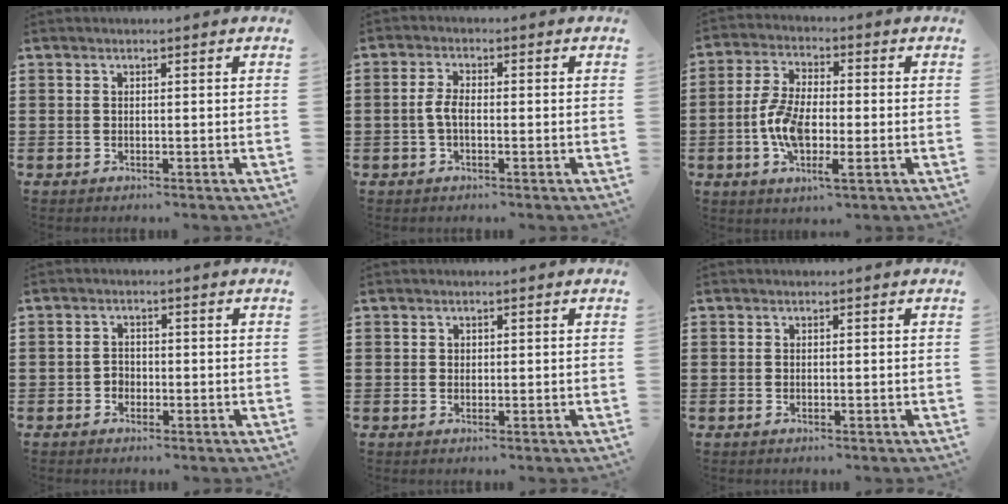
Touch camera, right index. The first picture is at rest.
{"total": 2.8, "force": [-0.7, 1.1, 2.5], "torque": [-0.069, -0.003, -0.020]}
{"total": 8.2, "force": [-2.0, 3.5, 7.2], "torque": [-0.171, -0.009, -0.044]}
{"total": 1.5, "force": [-0.9, 1.1, 0.5], "torque": [-0.014, 0.001, -0.019]}
{"total": 0.5, "force": [0.2, 0.5, 0.0], "torque": [-0.001, 0.005, 0.003]}
{"total": 0.0}